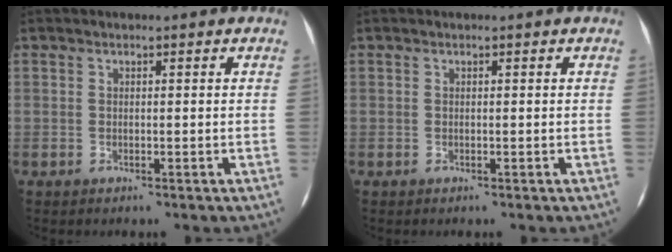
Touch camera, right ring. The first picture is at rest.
{"total": 0.0}